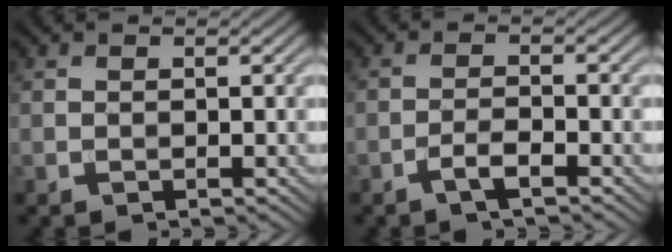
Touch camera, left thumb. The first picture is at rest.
{"total": 2.6, "force": [-1.8, 0.5, 1.9], "torque": [-0.038, 0.005, -0.038]}